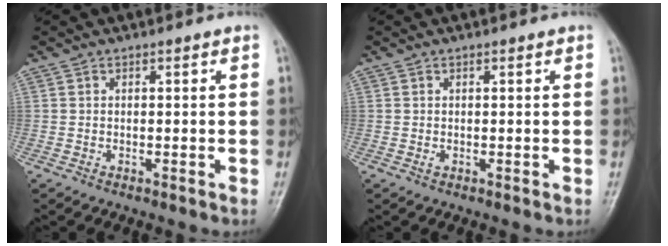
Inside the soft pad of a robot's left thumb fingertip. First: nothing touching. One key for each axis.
{"total": 0.6, "fx": 0.1, "fy": 0.3, "fz": 0.5, "tx": -0.008, "ty": 0.002, "tz": 0.005}